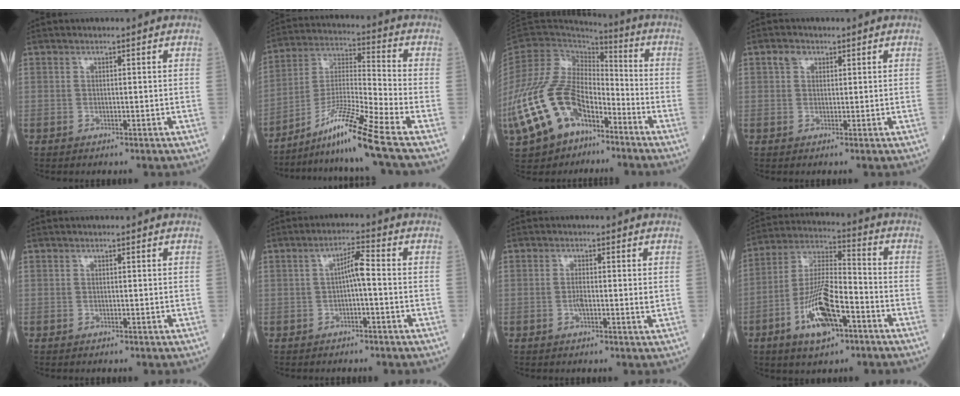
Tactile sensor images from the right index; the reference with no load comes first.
{"total": 12.6, "force": [-8.9, -2.5, 8.6], "torque": [-0.170, -0.016, -0.161]}
{"total": 17.5, "force": [-8.7, 9.2, 12.1], "torque": [-0.268, 0.000, -0.162]}
{"total": 1.7, "force": [0.8, 1.3, 0.7], "torque": [-0.016, 0.012, 0.010]}
{"total": 0.0}
{"total": 3.6, "force": [-0.4, 0.4, 3.6], "torque": [-0.058, 0.011, -0.006]}
{"total": 2.3, "force": [-0.2, 0.4, 2.3], "torque": [-0.043, 0.000, -0.006]}
{"total": 13.1, "force": [-5.7, 4.0, 11.1], "torque": [-0.224, 0.003, -0.104]}